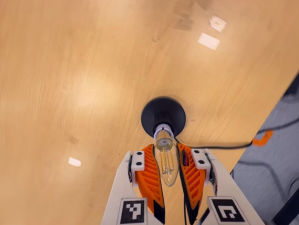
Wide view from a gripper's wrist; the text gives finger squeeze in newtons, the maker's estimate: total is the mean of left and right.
{"total": 18.5, "left": 19.2, "right": 17.7}